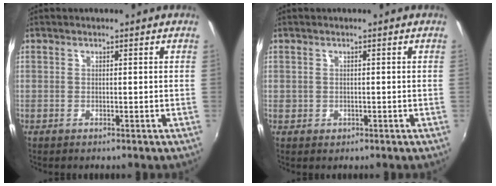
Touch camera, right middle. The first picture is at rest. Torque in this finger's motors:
{"motor_torque": [0.25, -0.33, 0.03, 0.01]}